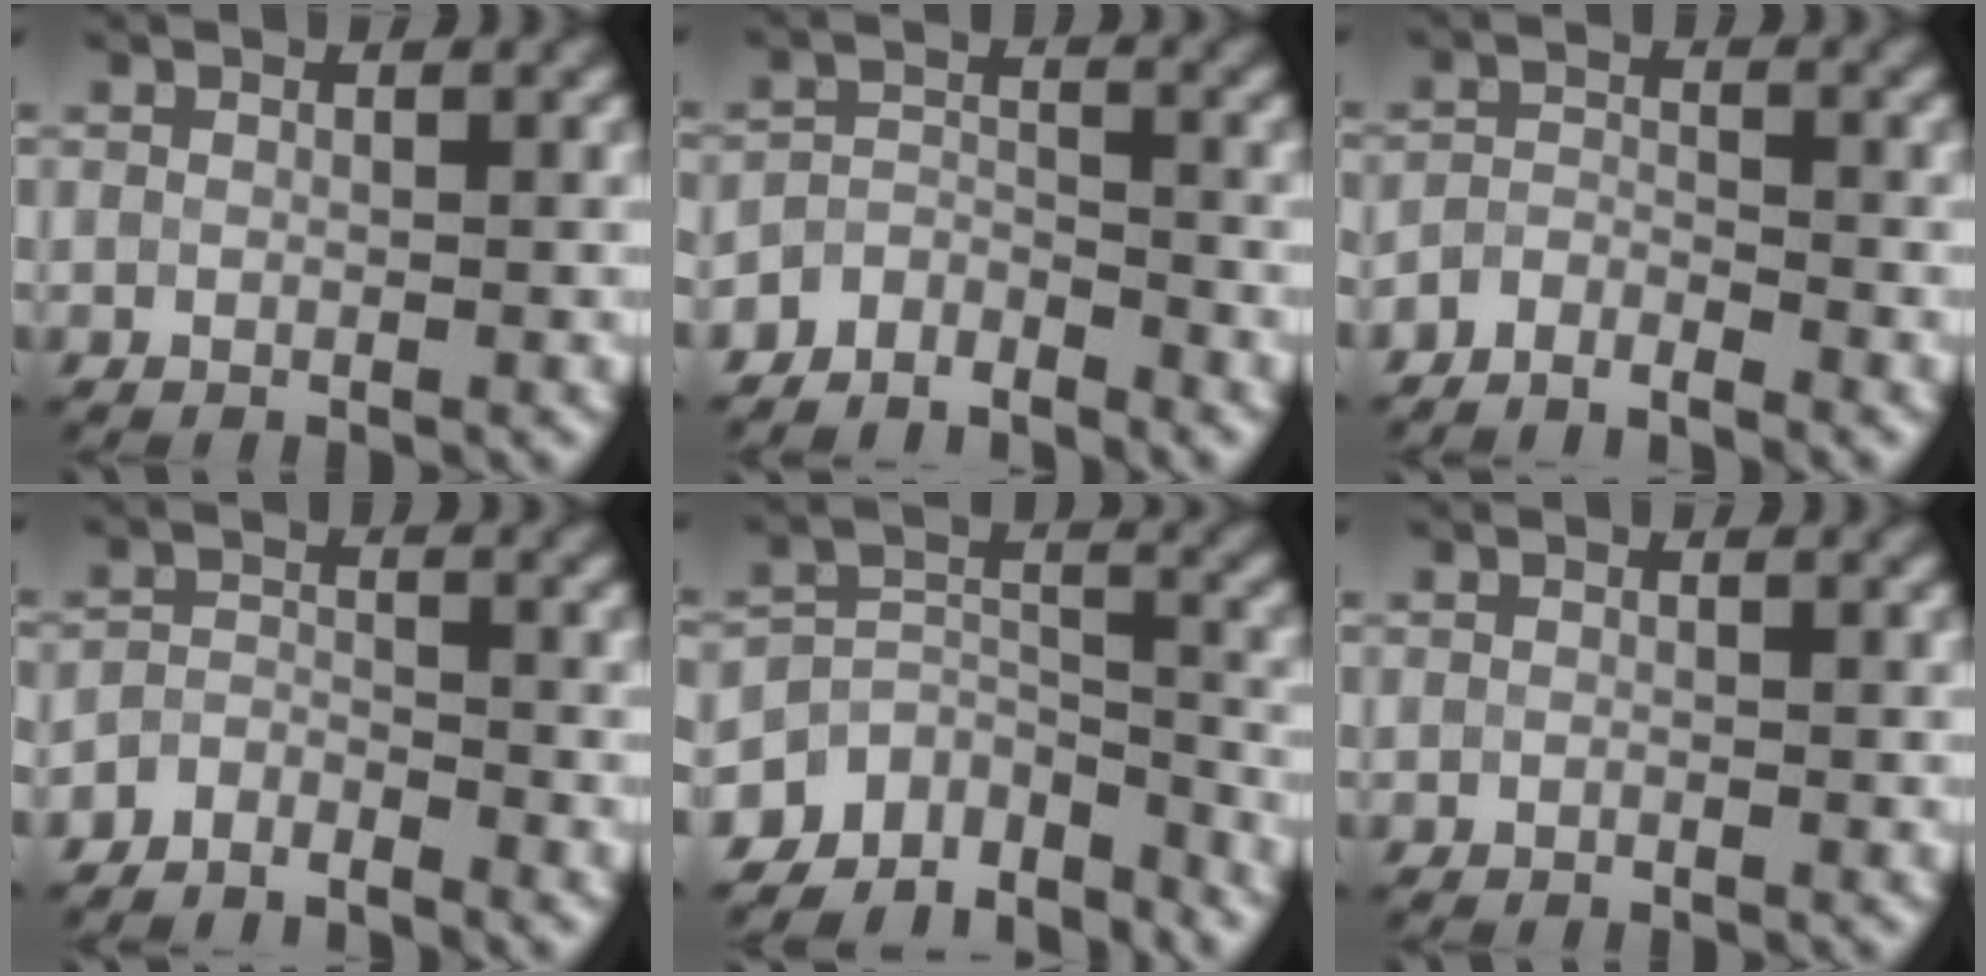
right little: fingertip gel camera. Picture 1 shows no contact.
{"total": 3.3, "force": [-3.1, 1.0, 0.5], "torque": [-0.005, 0.000, -0.069]}
{"total": 2.2, "force": [-2.1, 0.3, 0.5], "torque": [-0.012, -0.001, -0.047]}
{"total": 2.5, "force": [-2.4, 0.6, 0.4], "torque": [-0.009, -0.001, -0.053]}
{"total": 7.4, "force": [-6.4, 3.6, 1.0], "torque": [-0.008, 0.007, -0.101]}
{"total": 0.0}